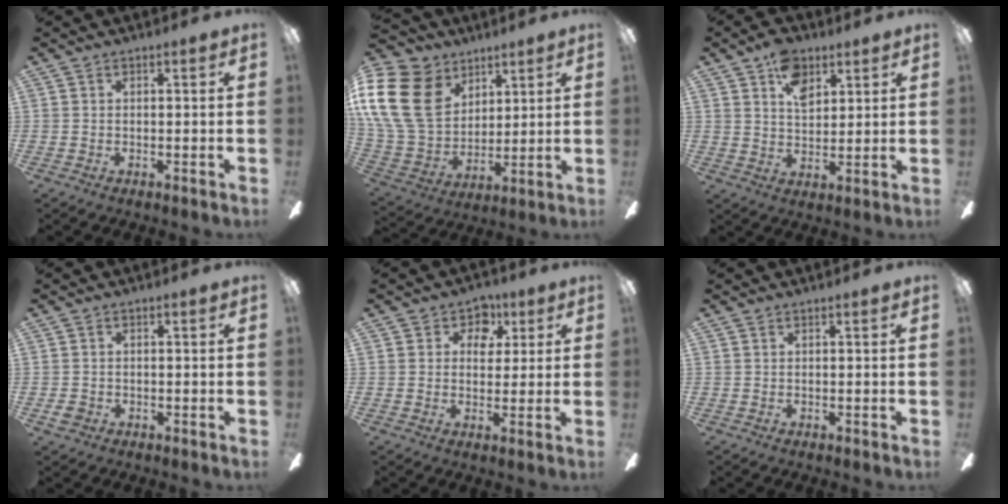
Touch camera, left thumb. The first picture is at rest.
{"total": 21.2, "force": [8.1, 15.8, 11.6], "torque": [-0.280, -0.030, 0.151]}
{"total": 8.7, "force": [4.8, 5.4, 4.9], "torque": [-0.069, -0.009, 0.085]}
{"total": 2.2, "force": [-1.0, 1.7, 0.8], "torque": [-0.020, 0.004, -0.023]}
{"total": 6.2, "force": [2.5, 5.2, 2.4], "torque": [-0.022, -0.005, 0.039]}
{"total": 0.0}